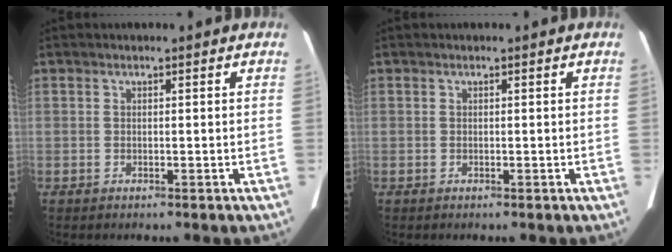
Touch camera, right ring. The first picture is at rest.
{"total": 0.0}